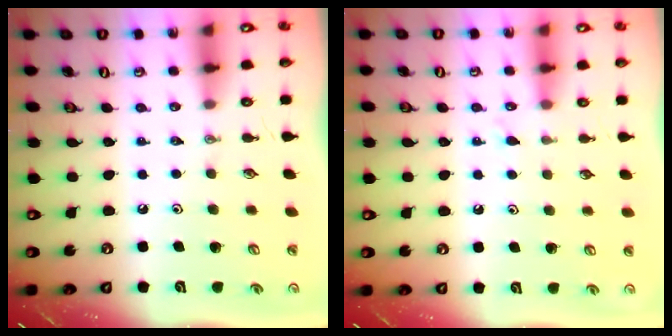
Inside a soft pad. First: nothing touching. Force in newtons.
{"total": 5.5, "press": 5.5, "slide": 0.6}